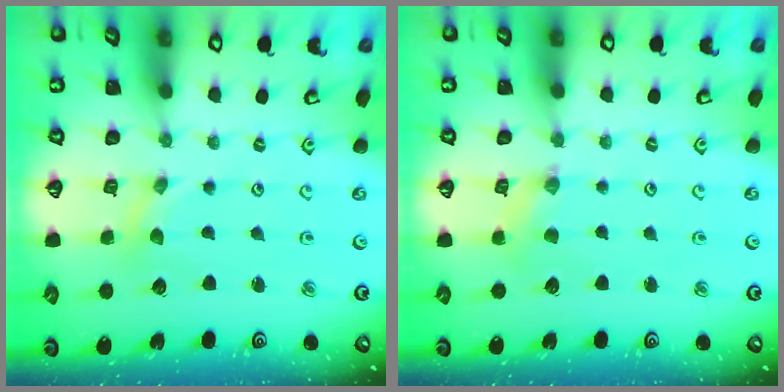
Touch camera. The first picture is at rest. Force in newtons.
{"total": 2.4, "press": 2.4, "slide": 0.4}